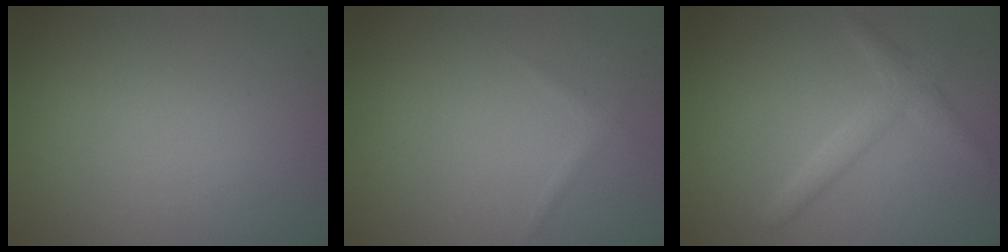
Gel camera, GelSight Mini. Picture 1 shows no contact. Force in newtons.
{"total": 0.7, "press": 0.7, "slide": 0.1}
{"total": 2.3, "press": 2.3, "slide": 0.1}